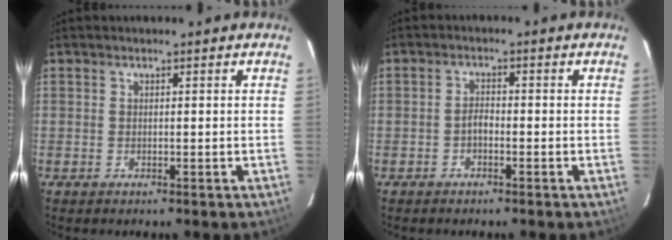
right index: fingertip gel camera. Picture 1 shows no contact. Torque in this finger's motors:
{"motor_torque": [0.08, 0.00, 0.25, 0.02]}